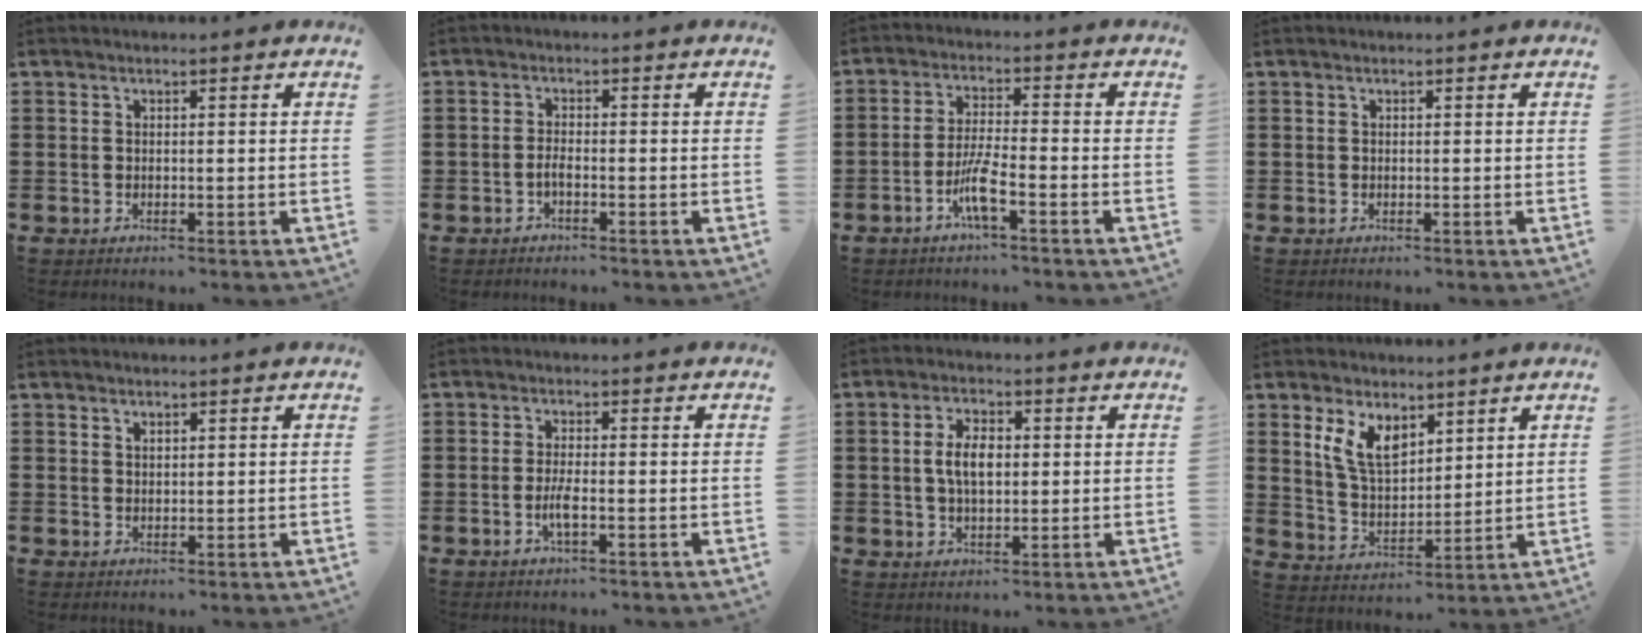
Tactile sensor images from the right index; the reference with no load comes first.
{"total": 1.3, "force": [-0.8, 0.4, 1.0], "torque": [-0.020, -0.002, -0.015]}
{"total": 5.5, "force": [-2.8, 0.4, 4.7], "torque": [-0.112, -0.016, -0.059]}
{"total": 0.0}
{"total": 1.1, "force": [0.9, 0.5, 0.3], "torque": [-0.007, 0.003, 0.018]}
{"total": 2.8, "force": [-0.9, 0.4, 2.6], "torque": [-0.059, -0.006, -0.021]}
{"total": 5.4, "force": [0.4, 2.7, 4.6], "torque": [-0.092, 0.005, 0.000]}
{"total": 7.3, "force": [4.3, 3.8, 4.5], "torque": [-0.104, -0.002, 0.080]}